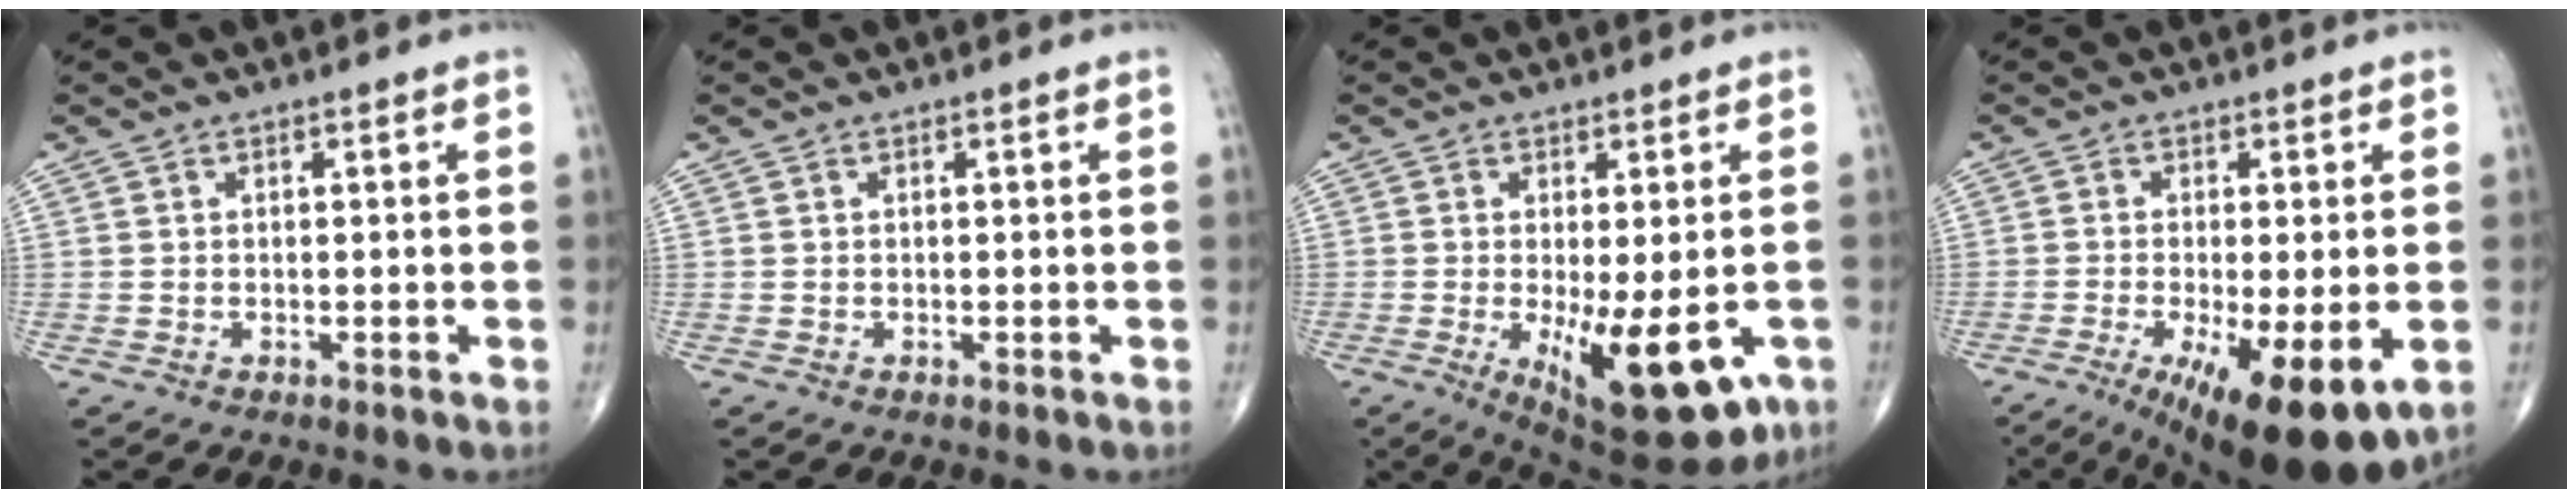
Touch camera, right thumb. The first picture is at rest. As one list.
[{"total": 0.0}, {"total": 15.1, "force": [-4.6, 5.6, 13.2], "torque": [-0.171, -0.020, -0.049]}, {"total": 15.4, "force": [-5.8, 4.5, 13.6], "torque": [-0.192, -0.023, -0.079]}]